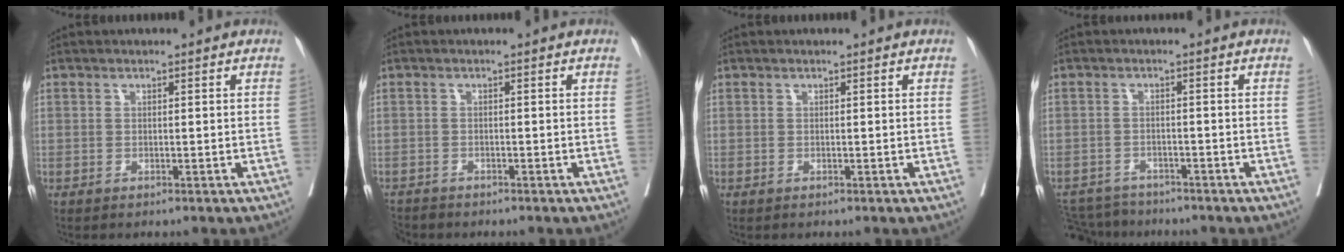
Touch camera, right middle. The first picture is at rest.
{"total": 3.1, "force": [-2.9, 1.1, 0.0], "torque": [-0.001, -0.007, -0.053]}
{"total": 0.0}
{"total": 6.7, "force": [-6.3, 2.1, 0.5], "torque": [-0.006, -0.003, -0.099]}